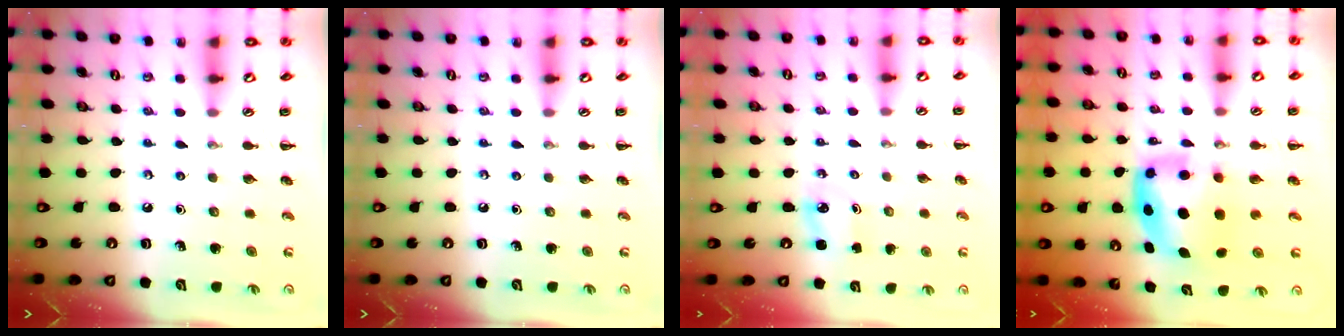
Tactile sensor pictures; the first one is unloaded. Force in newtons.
{"total": 0.0}
{"total": 2.2, "press": 2.2, "slide": 0.3}
{"total": 6.1, "press": 5.9, "slide": 1.3}